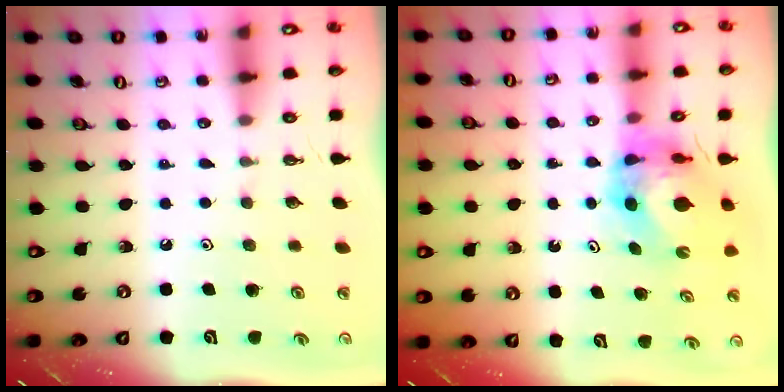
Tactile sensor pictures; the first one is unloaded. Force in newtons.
{"total": 8.1, "press": 8.1, "slide": 0.7}